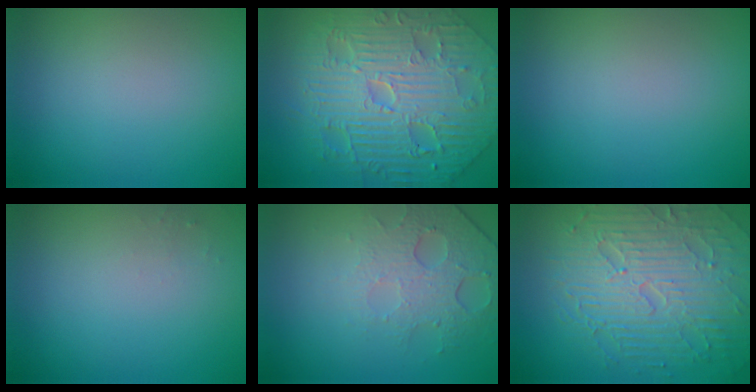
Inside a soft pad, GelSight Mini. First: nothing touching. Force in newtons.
{"total": 11.7, "press": 7.8, "slide": 8.7}
{"total": 0.0}
{"total": 0.5, "press": 0.5, "slide": 0.2}
{"total": 4.8, "press": 3.2, "slide": 3.6}
{"total": 9.6, "press": 6.4, "slide": 7.1}